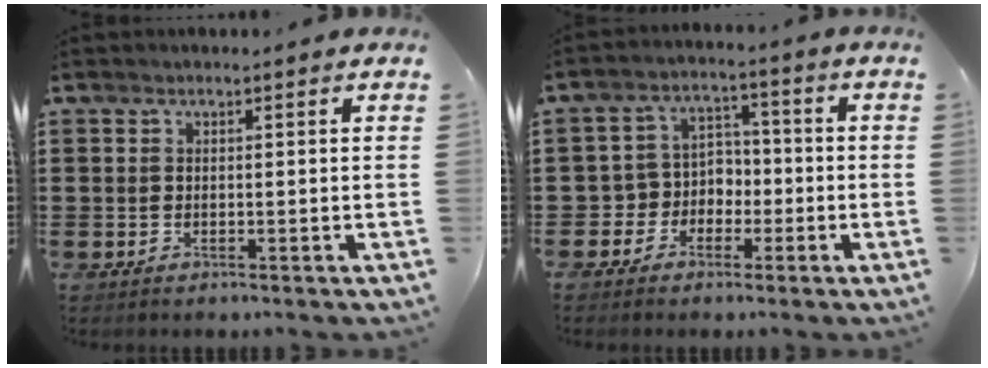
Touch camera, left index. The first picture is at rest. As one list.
[{"total": 4.8, "force": [-2.1, 4.2, 0.6], "torque": [-0.030, 0.010, -0.046]}]